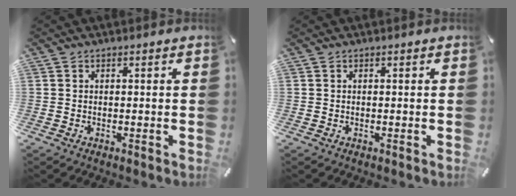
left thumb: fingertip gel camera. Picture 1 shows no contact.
{"total": 0.0}